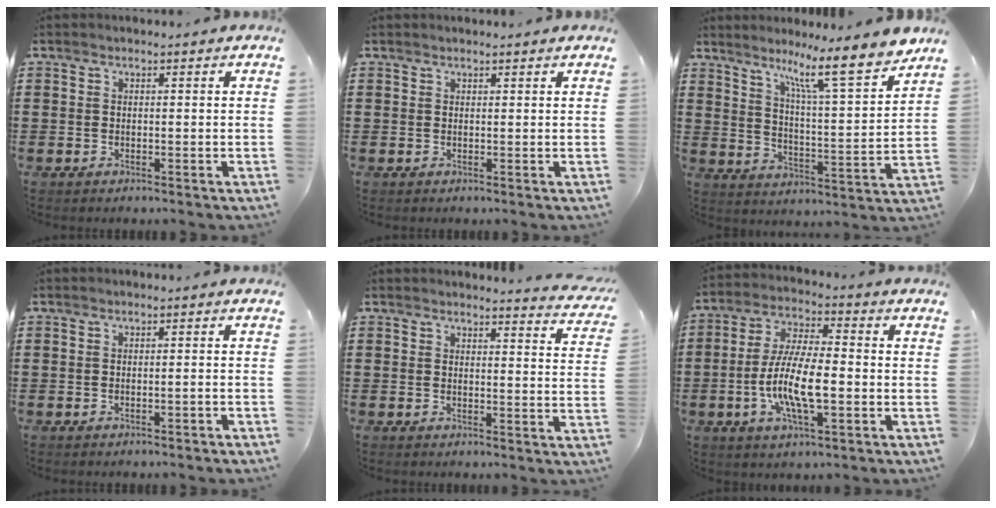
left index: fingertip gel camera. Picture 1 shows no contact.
{"total": 0.5, "force": [0.5, 0.1, -0.1], "torque": [0.000, 0.000, 0.010]}
{"total": 11.0, "force": [8.7, 0.4, 6.7], "torque": [-0.126, -0.057, 0.134]}
{"total": 1.0, "force": [-0.8, -0.1, 0.5], "torque": [-0.009, -0.002, -0.016]}
{"total": 2.7, "force": [2.7, -0.1, 0.4], "torque": [-0.011, -0.014, 0.048]}
{"total": 10.7, "force": [-2.6, 3.5, 9.7], "torque": [-0.207, -0.010, -0.052]}